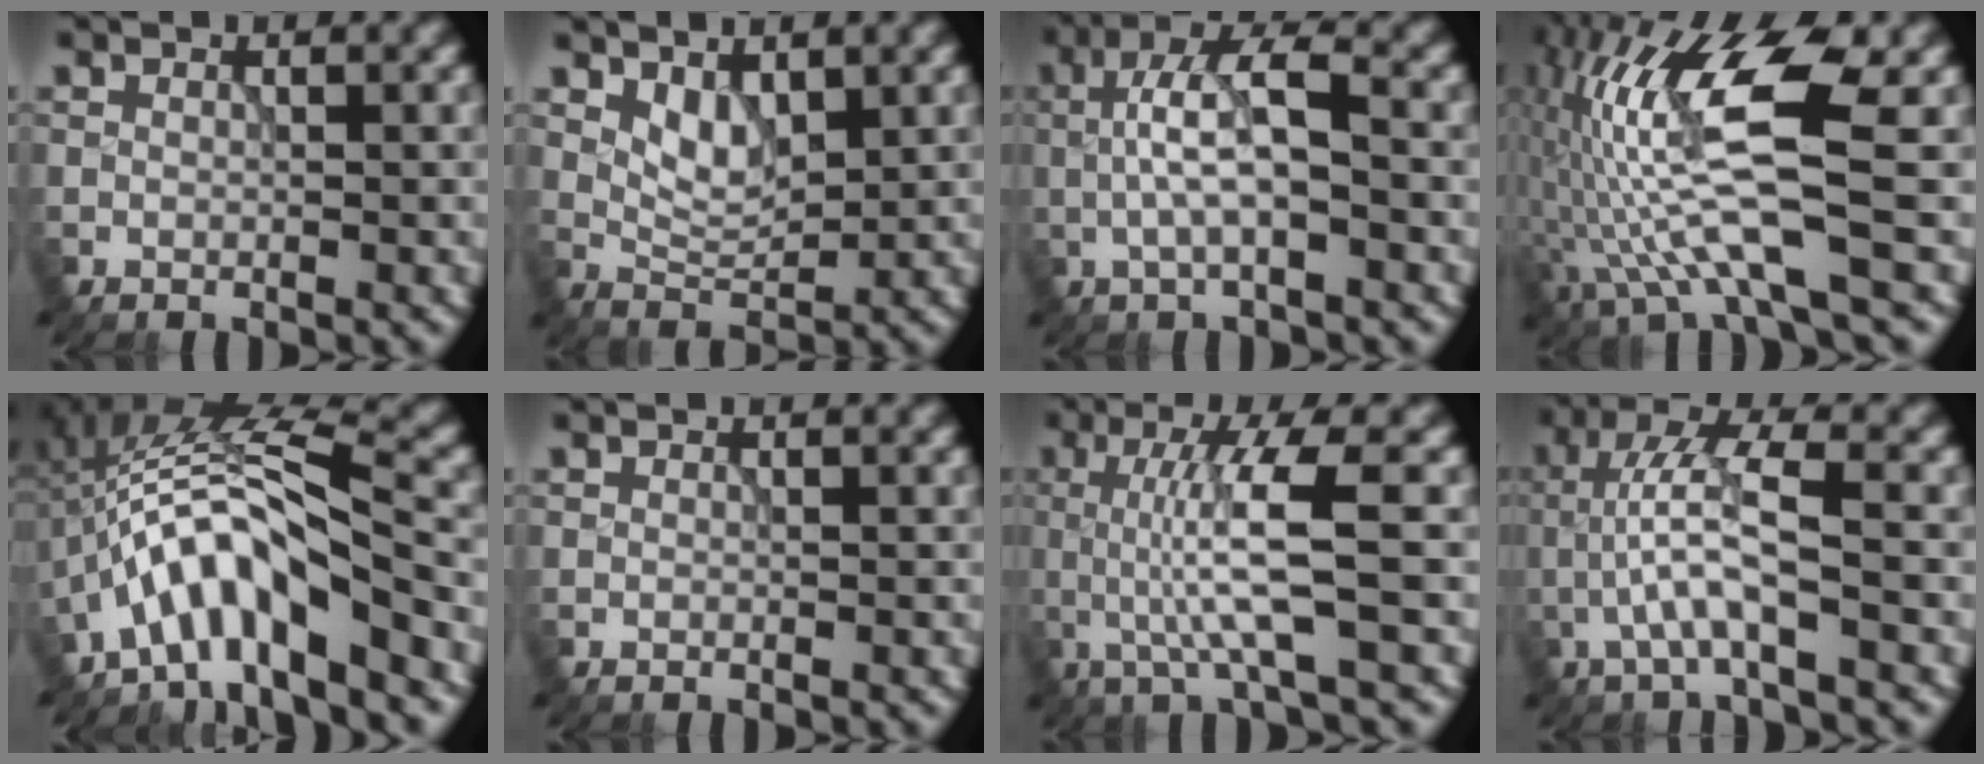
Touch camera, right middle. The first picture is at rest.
{"total": 2.6, "force": [1.3, 1.4, 1.7], "torque": [-0.028, -0.008, 0.031]}
{"total": 5.9, "force": [-0.4, 1.9, 5.6], "torque": [-0.105, 0.017, -0.014]}
{"total": 11.1, "force": [-0.3, 2.2, 10.9], "torque": [-0.217, 0.018, -0.004]}
{"total": 7.7, "force": [-4.0, 1.9, 6.3], "torque": [-0.108, 0.025, -0.073]}
{"total": 0.0}
{"total": 6.2, "force": [-0.2, 0.8, 6.1], "torque": [-0.121, 0.005, -0.001]}
{"total": 5.4, "force": [-1.2, 1.2, 5.1], "torque": [-0.103, 0.019, -0.027]}